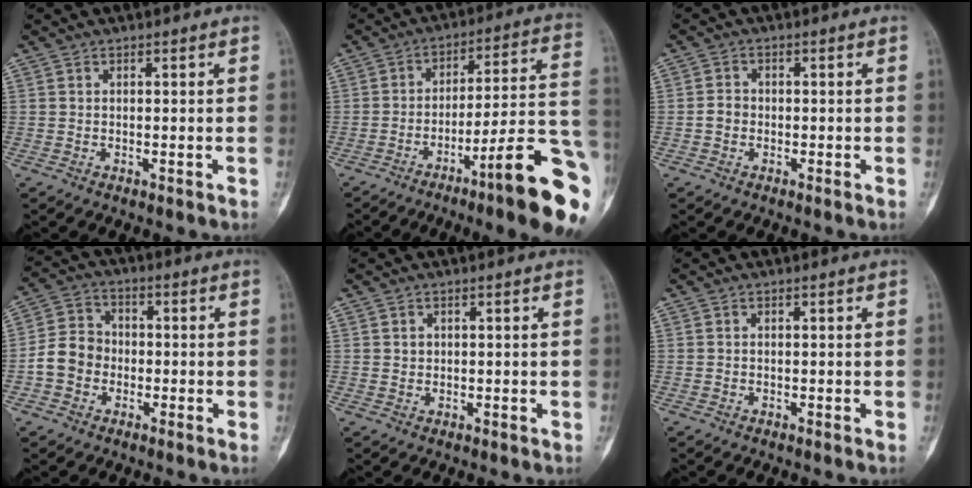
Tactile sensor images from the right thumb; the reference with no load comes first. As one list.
[{"total": 19.5, "force": [-9.0, 2.1, 17.1], "torque": [-0.195, 0.058, -0.132]}, {"total": 1.9, "force": [-0.7, 1.5, 1.0], "torque": [-0.014, 0.005, -0.021]}, {"total": 7.3, "force": [-1.9, 6.2, 3.4], "torque": [-0.049, 0.028, -0.048]}, {"total": 1.2, "force": [0.3, 1.1, 0.3], "torque": [0.000, 0.002, 0.004]}, {"total": 0.0}]